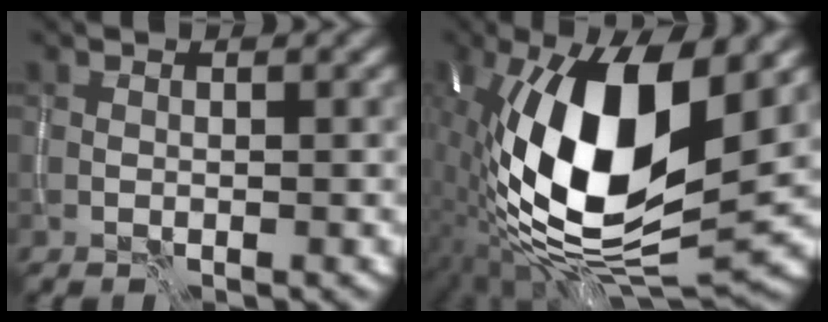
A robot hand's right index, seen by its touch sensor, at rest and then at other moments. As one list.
[{"total": 16.0, "force": [-0.1, 6.5, 14.6], "torque": [-0.257, 0.010, -0.013]}]